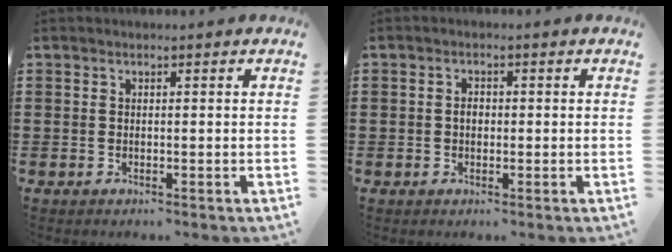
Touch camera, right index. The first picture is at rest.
{"total": 1.7, "force": [-0.1, 1.1, 1.3], "torque": [-0.025, 0.006, -0.004]}